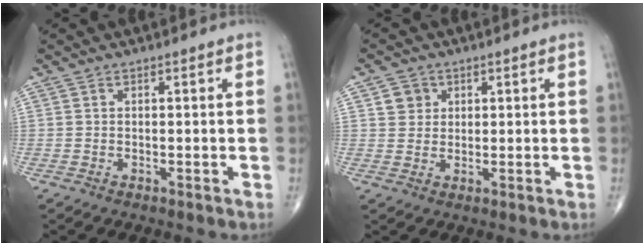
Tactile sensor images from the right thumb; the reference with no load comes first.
{"total": 3.6, "force": [1.3, 3.2, 0.9], "torque": [0.003, -0.004, 0.019]}